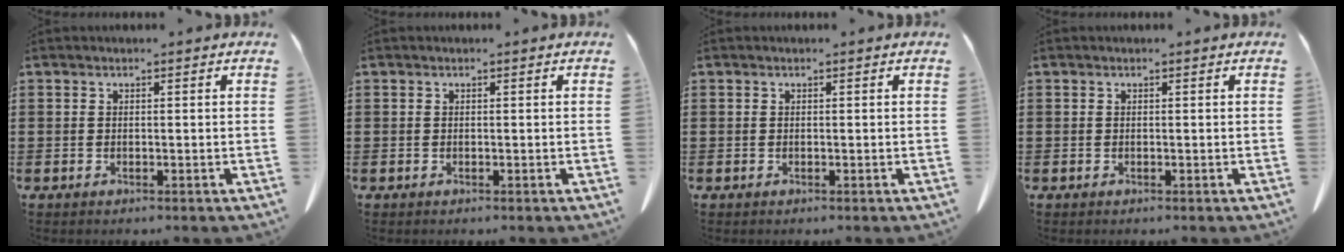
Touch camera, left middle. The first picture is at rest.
{"total": 0.0}
{"total": 0.0}
{"total": 0.0}